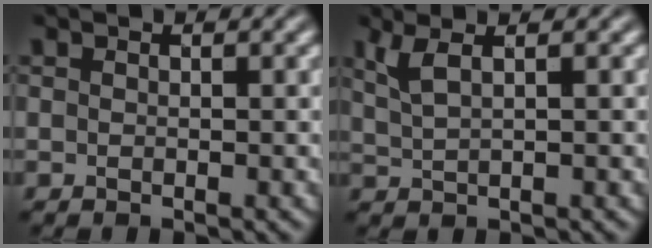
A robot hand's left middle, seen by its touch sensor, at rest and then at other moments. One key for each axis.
{"total": 2.6, "fx": 1.4, "fy": 0.8, "fz": 2.1, "tx": -0.039, "ty": 0.003, "tz": 0.033}